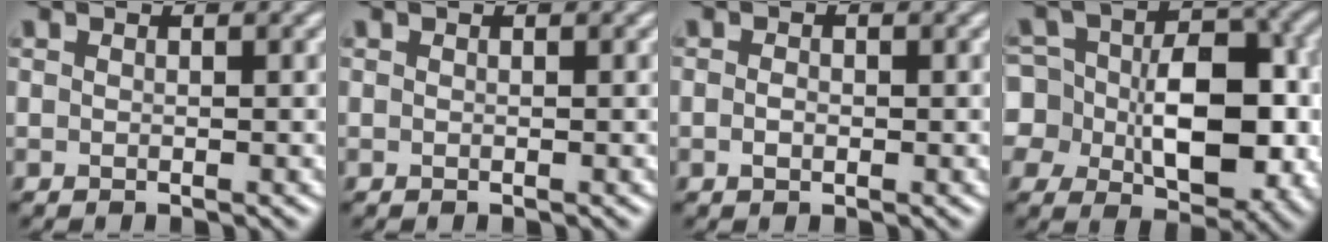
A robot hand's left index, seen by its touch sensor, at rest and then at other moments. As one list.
[{"total": 0.0}, {"total": 1.0, "force": [-0.2, 0.6, 0.8], "torque": [-0.017, 0.001, -0.006]}, {"total": 11.0, "force": [-1.4, 8.2, 7.2], "torque": [-0.082, 0.004, -0.031]}]